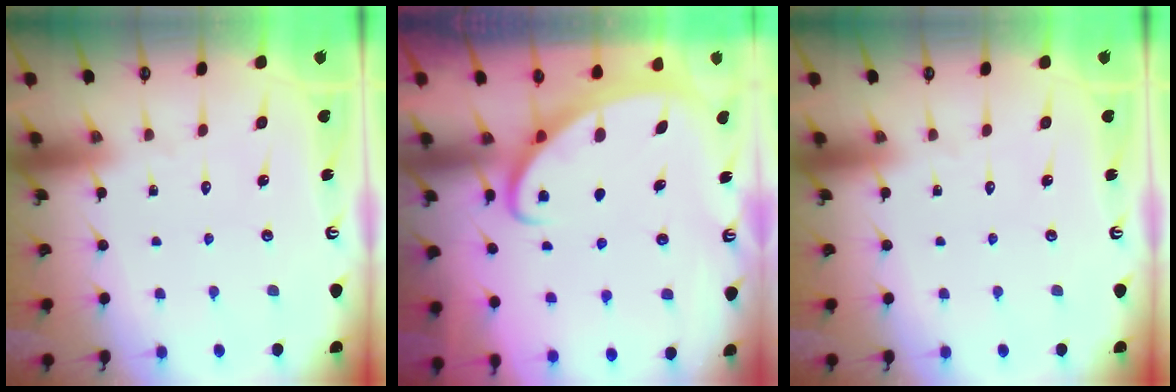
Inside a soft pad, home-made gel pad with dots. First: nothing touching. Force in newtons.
{"total": 2.5, "press": 2.5, "slide": 0.3}
{"total": 0.0}